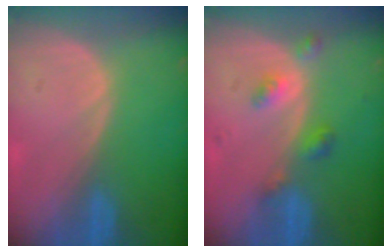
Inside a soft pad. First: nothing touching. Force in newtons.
{"total": 4.4, "press": 3.9, "slide": 2.0}